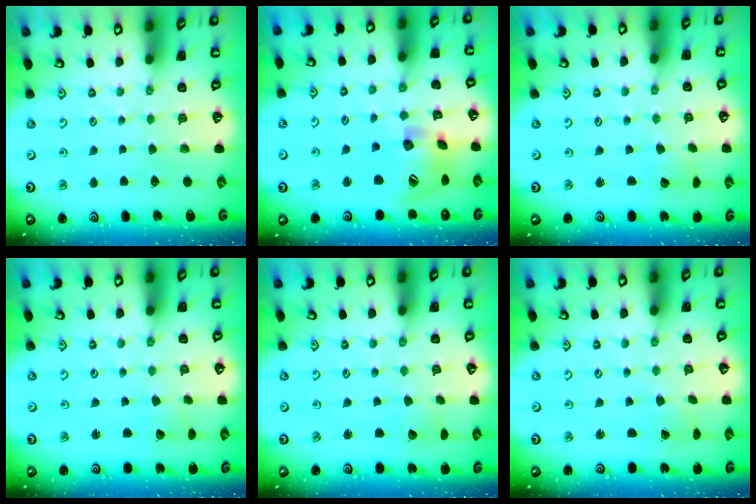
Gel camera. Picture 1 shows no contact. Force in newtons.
{"total": 18.0, "press": 17.9, "slide": 2.5}
{"total": 2.1, "press": 2.1, "slide": 0.2}
{"total": 2.8, "press": 2.8, "slide": 0.1}
{"total": 2.1, "press": 2.1, "slide": 0.2}
{"total": 0.6, "press": 0.3, "slide": 0.5}